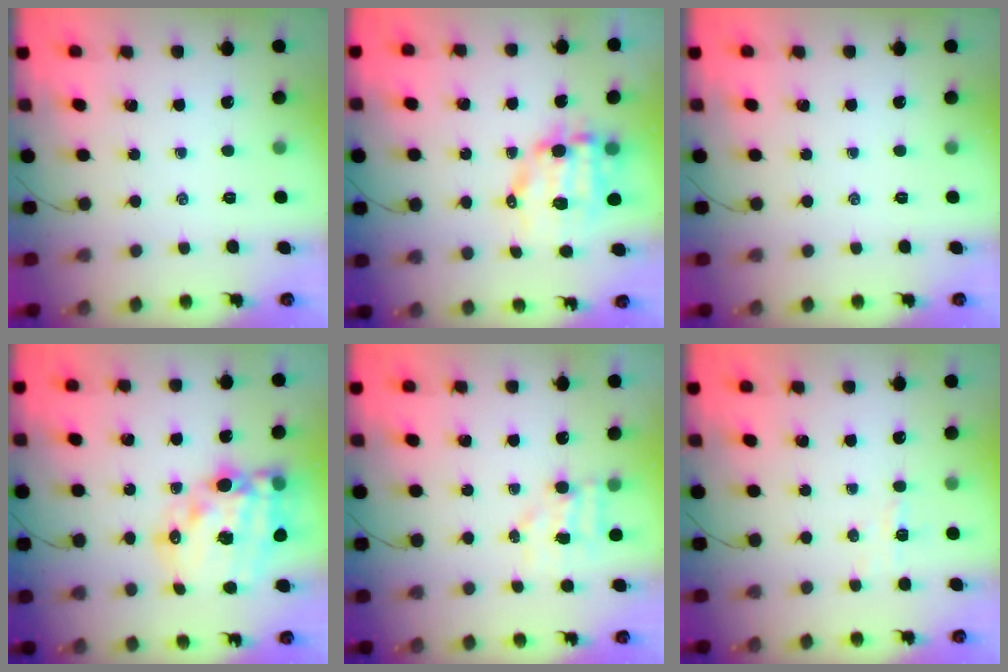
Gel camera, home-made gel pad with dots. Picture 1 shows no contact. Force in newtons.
{"total": 8.9, "press": 8.6, "slide": 2.1}
{"total": 0.0}
{"total": 20.4, "press": 19.9, "slide": 4.4}
{"total": 4.5, "press": 4.5, "slide": 0.6}
{"total": 2.6, "press": 2.5, "slide": 0.9}